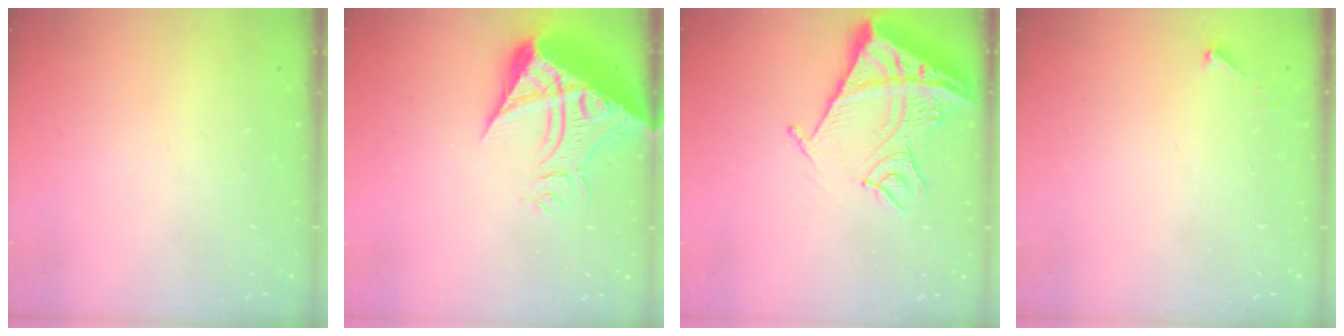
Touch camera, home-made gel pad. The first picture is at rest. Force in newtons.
{"total": 19.4, "press": 19.3, "slide": 2.1}
{"total": 14.1, "press": 14.0, "slide": 1.6}
{"total": 2.5, "press": 2.5, "slide": 0.3}